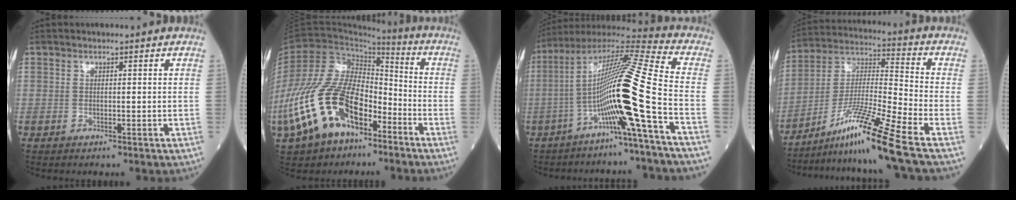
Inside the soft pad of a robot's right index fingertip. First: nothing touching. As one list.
[{"total": 18.1, "force": [-8.9, 8.8, 13.0], "torque": [-0.282, 0.005, -0.162]}, {"total": 16.4, "force": [-5.0, -1.6, 15.5], "torque": [-0.291, 0.012, -0.104]}, {"total": 14.2, "force": [-9.7, -2.5, 10.0], "torque": [-0.196, -0.016, -0.174]}]